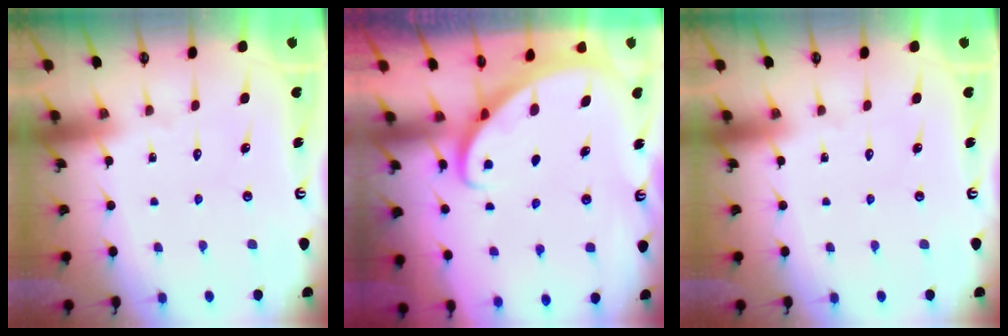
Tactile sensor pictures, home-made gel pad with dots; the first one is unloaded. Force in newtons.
{"total": 2.6, "press": 2.6, "slide": 0.2}
{"total": 0.0}